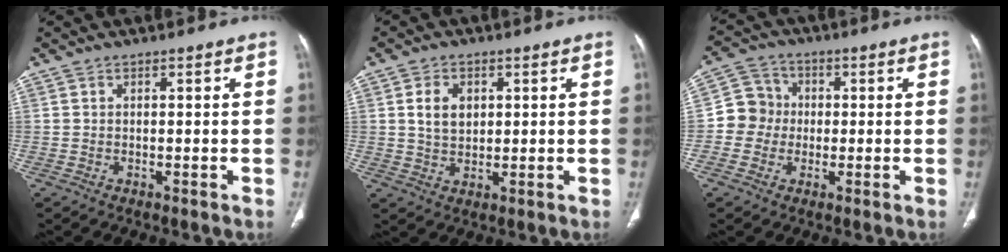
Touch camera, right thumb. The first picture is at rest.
{"total": 5.5, "force": [1.6, 3.8, 3.6], "torque": [-0.046, -0.009, 0.033]}
{"total": 7.0, "force": [-0.5, 6.8, 1.9], "torque": [-0.002, 0.019, -0.020]}